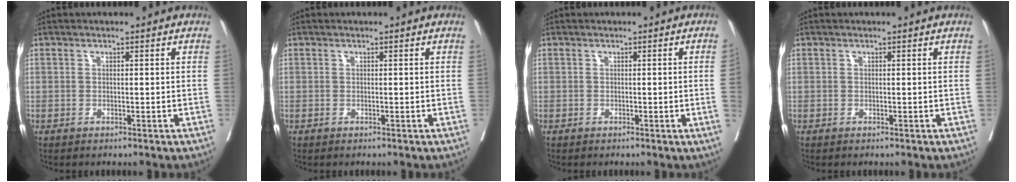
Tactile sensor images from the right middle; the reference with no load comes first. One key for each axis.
{"total": 0.0}
{"total": 2.5, "fx": -0.3, "fy": -0.8, "fz": 2.4, "tx": -0.038, "ty": -0.001, "tz": 0.001}
{"total": 0.0}